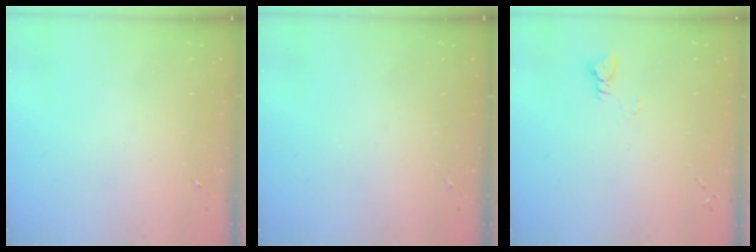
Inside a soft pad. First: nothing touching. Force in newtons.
{"total": 0.0}
{"total": 2.9, "press": 2.9, "slide": 0.2}